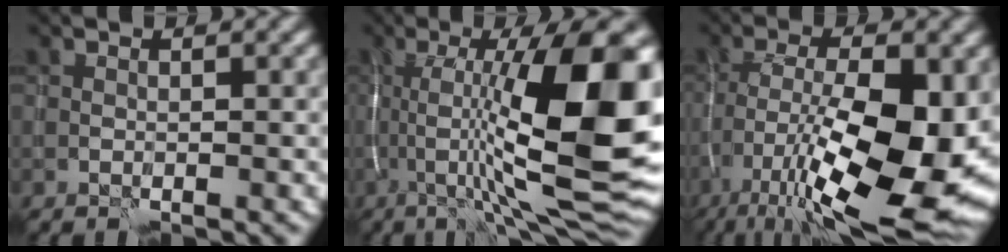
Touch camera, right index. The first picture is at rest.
{"total": 15.3, "force": [-0.9, 3.3, 14.9], "torque": [-0.227, 0.023, -0.015]}
{"total": 16.0, "force": [-5.3, 5.9, 13.8], "torque": [-0.233, -0.009, -0.087]}